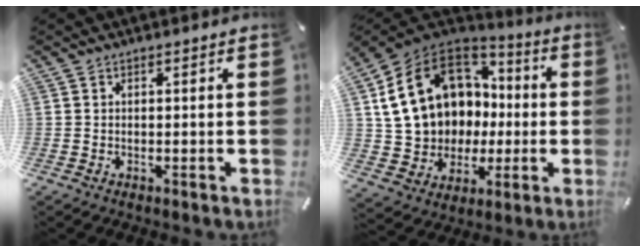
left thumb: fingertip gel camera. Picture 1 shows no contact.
{"total": 17.8, "force": [4.0, 15.1, 8.5], "torque": [-0.173, -0.021, 0.098]}